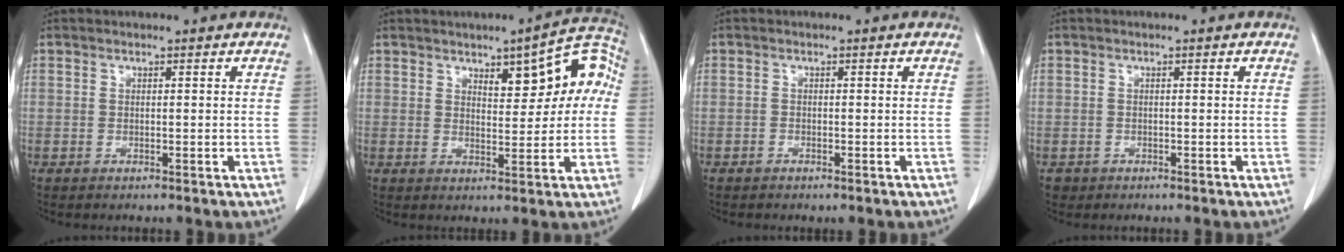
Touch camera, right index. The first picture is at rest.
{"total": 10.0, "force": [2.4, 3.8, 8.9], "torque": [-0.099, 0.035, 0.030]}
{"total": 0.6, "force": [-0.4, 0.4, 0.1], "torque": [-0.007, 0.001, -0.005]}
{"total": 1.3, "force": [-0.6, 1.1, -0.2], "torque": [-0.007, 0.004, -0.009]}